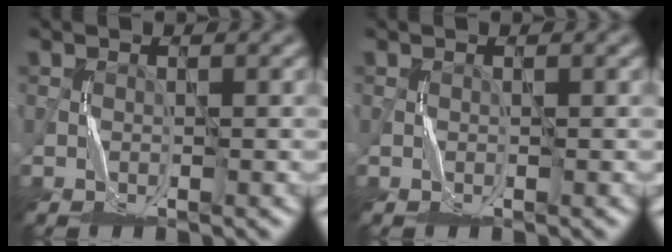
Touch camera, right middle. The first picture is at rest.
{"total": 0.0}